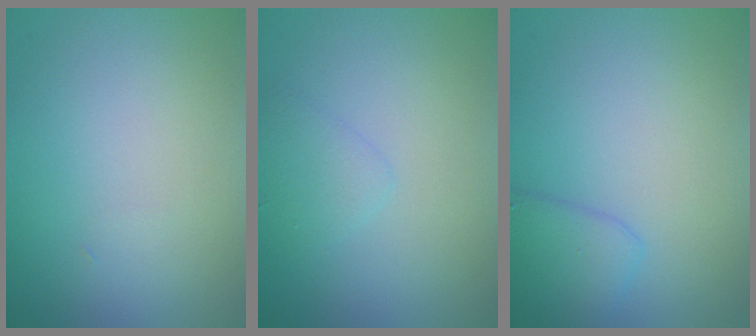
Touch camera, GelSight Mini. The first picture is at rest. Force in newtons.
{"total": 1.4, "press": 1.4, "slide": 0.1}
{"total": 2.5, "press": 2.5, "slide": 0.2}